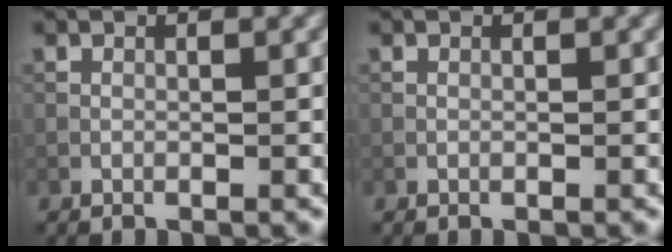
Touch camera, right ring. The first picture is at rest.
{"total": 0.0}